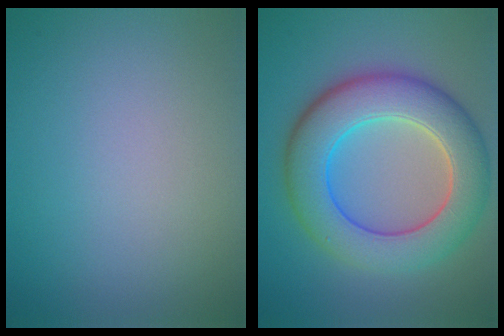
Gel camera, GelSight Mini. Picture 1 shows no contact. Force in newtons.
{"total": 9.3, "press": 9.2, "slide": 0.4}